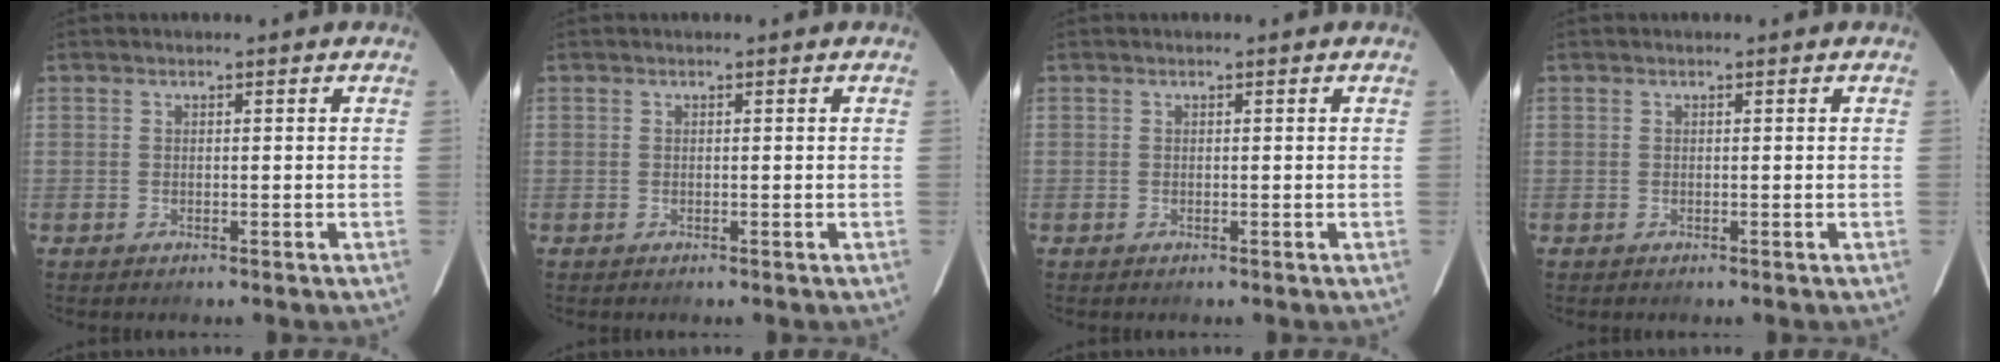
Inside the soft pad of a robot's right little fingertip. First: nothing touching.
{"total": 0.0}
{"total": 0.0}
{"total": 0.0}